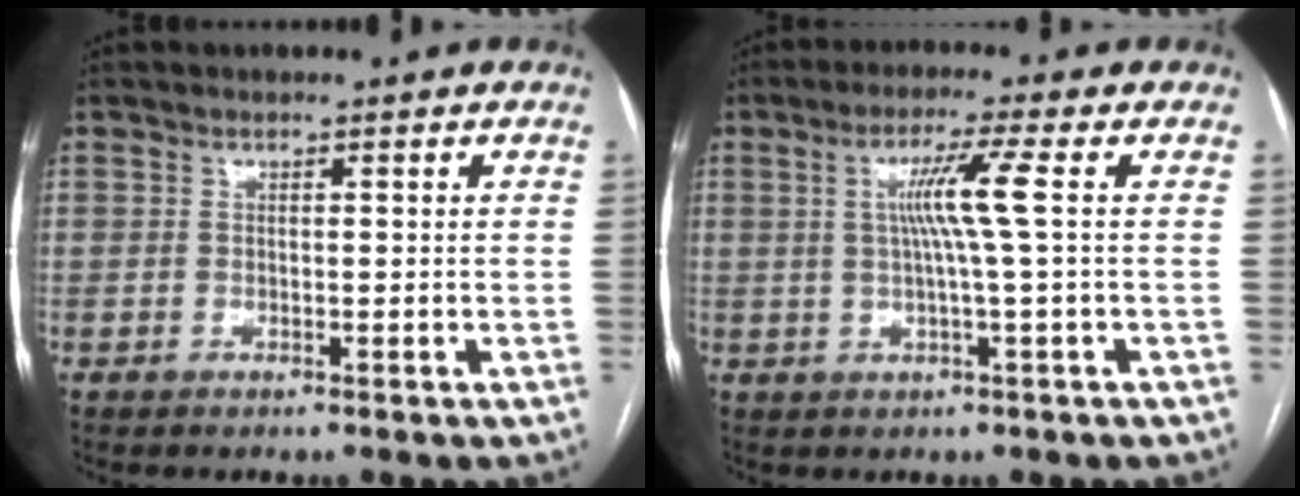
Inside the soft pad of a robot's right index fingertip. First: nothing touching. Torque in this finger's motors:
{"motor_torque": [0.93, 0.27, 0.34, 0.13]}